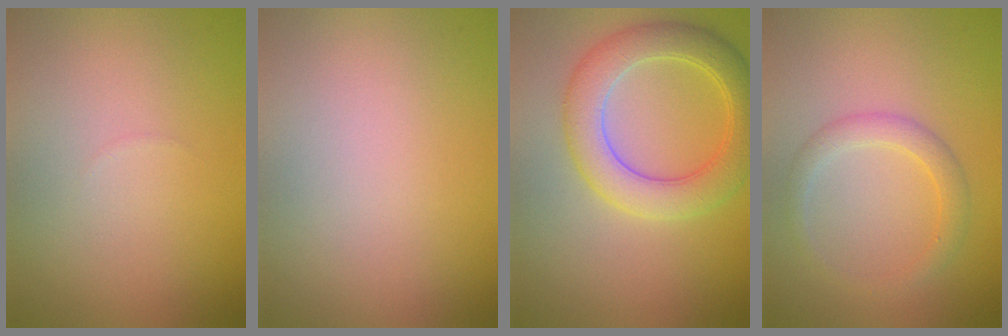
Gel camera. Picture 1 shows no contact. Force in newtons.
{"total": 0.0}
{"total": 5.4, "press": 5.4, "slide": 0.1}
{"total": 2.2, "press": 2.2, "slide": 0.1}